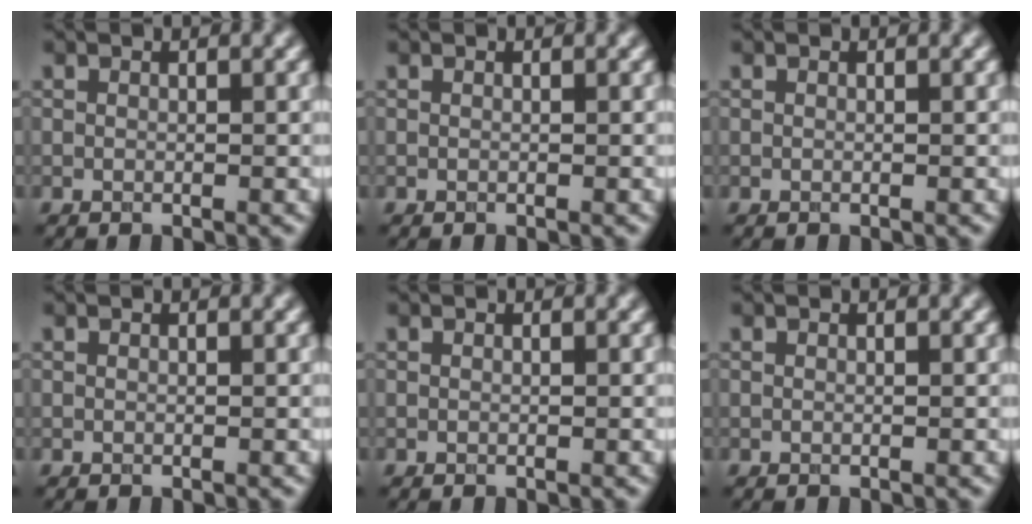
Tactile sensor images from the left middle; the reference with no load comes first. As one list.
[{"total": 0.0}, {"total": 0.0}, {"total": 0.0}, {"total": 0.0}, {"total": 0.0}]